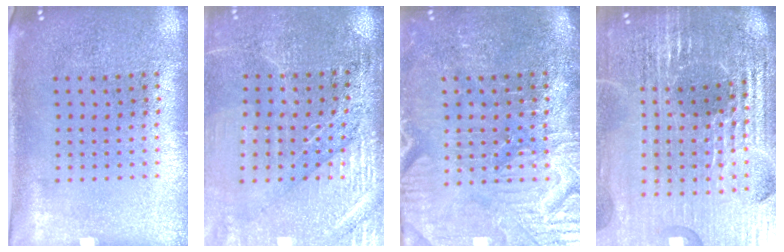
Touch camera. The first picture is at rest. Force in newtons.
{"total": 3.2, "press": 3.2, "slide": 0.2}
{"total": 4.0, "press": 3.8, "slide": 1.3}
{"total": 5.8, "press": 5.2, "slide": 2.5}